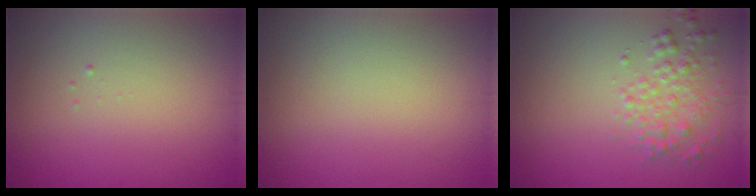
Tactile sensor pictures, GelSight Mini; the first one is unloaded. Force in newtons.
{"total": 0.0}
{"total": 2.5, "press": 2.5, "slide": 0.1}